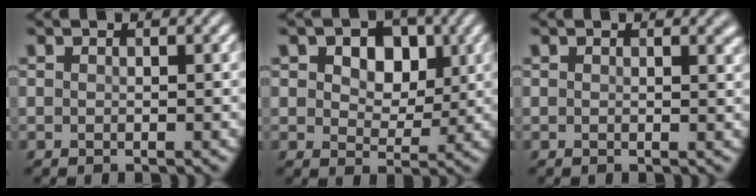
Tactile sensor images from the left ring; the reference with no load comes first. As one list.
[{"total": 5.5, "force": [1.9, 3.7, 3.7], "torque": [-0.057, 0.004, 0.009]}, {"total": 1.3, "force": [0.8, 0.4, 0.9], "torque": [-0.003, 0.002, 0.011]}]